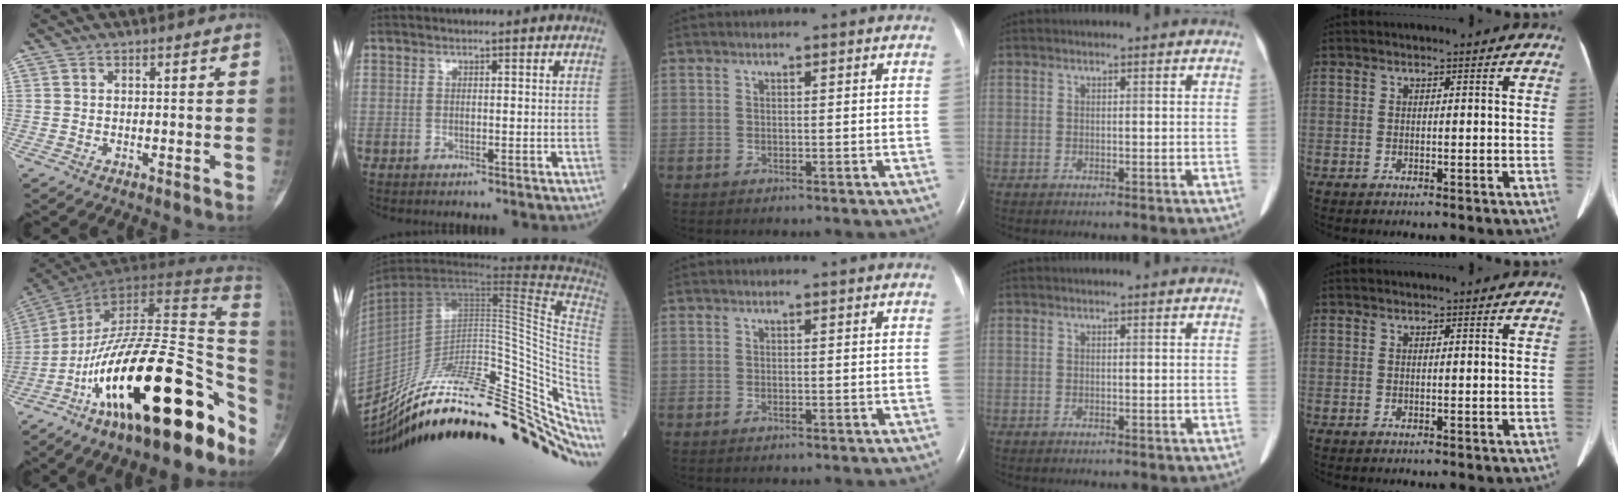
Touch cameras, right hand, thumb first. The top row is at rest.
{"thumb": {"total": 31.9, "force": [-15.1, 11.5, 25.7], "torque": [-0.311, 0.087, -0.241]}, "index": {"total": 36.3, "force": [-21.3, 11.6, 27.1], "torque": [-0.382, -0.001, -0.325]}}